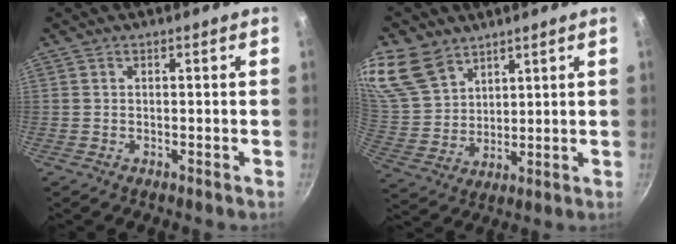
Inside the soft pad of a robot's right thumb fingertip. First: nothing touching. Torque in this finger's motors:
{"motor_torque": [0.01, 0.11, 0.11, 0.03, 0.10]}